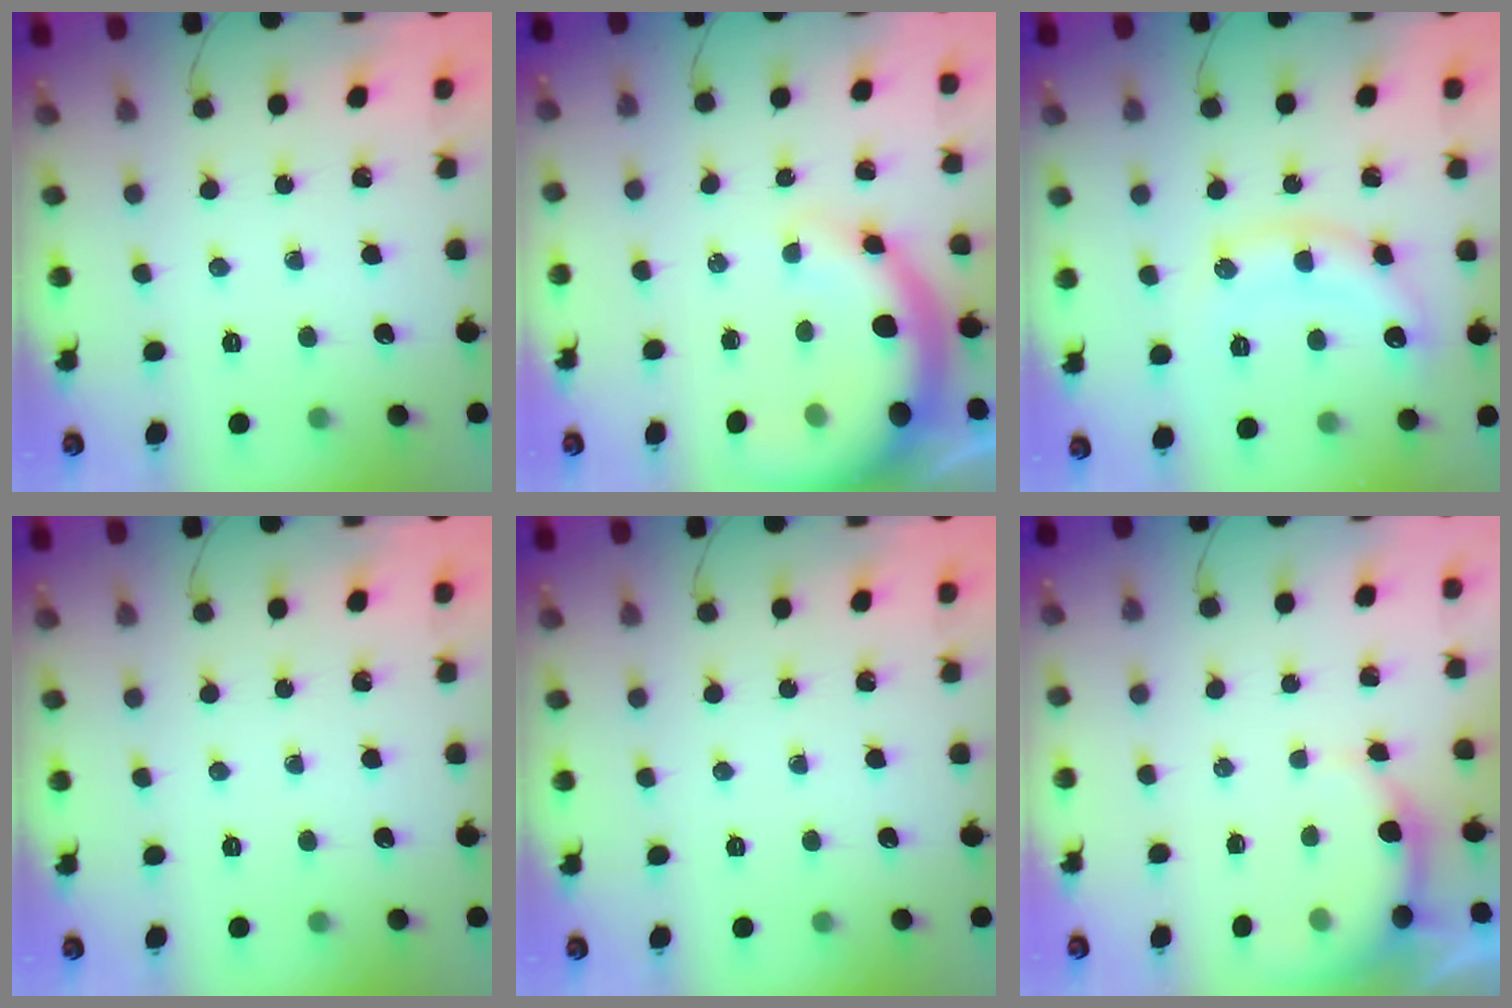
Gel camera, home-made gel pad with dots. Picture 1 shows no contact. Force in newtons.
{"total": 11.7, "press": 11.4, "slide": 2.6}
{"total": 11.6, "press": 11.6, "slide": 0.6}
{"total": 0.0}
{"total": 0.0}
{"total": 5.0, "press": 5.0, "slide": 0.6}